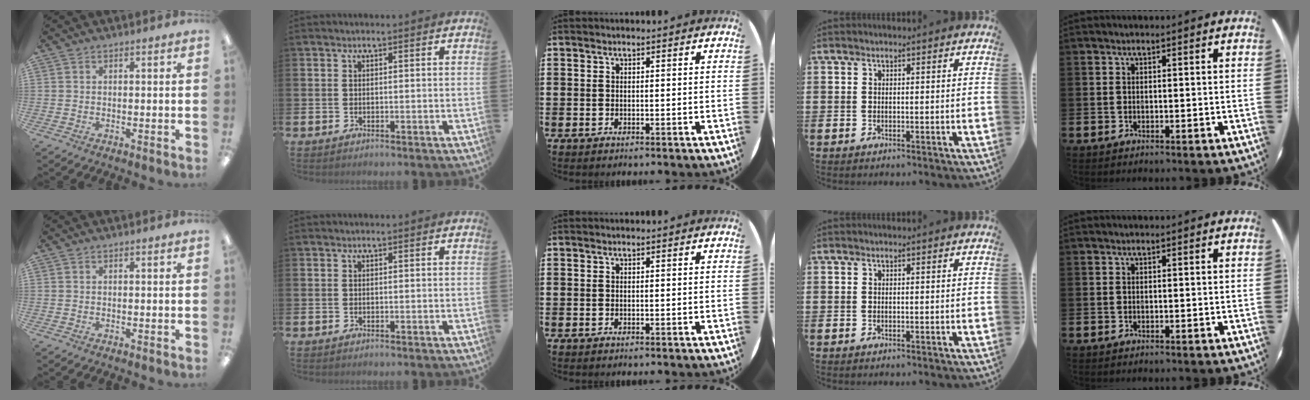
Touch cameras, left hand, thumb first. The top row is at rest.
{}